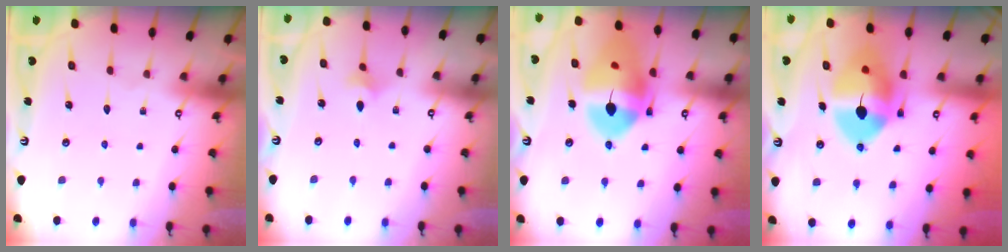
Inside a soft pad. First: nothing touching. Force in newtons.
{"total": 2.5, "press": 2.5, "slide": 0.6}
{"total": 18.3, "press": 18.2, "slide": 2.2}
{"total": 14.9, "press": 14.7, "slide": 2.5}